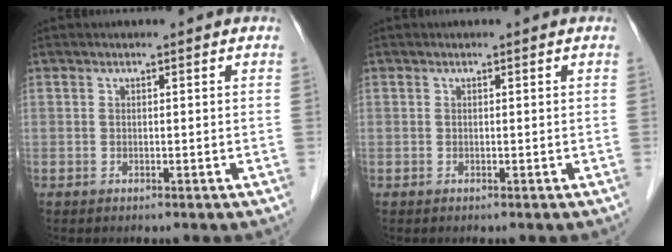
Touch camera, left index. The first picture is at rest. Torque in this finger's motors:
{"motor_torque": [0.00, 0.00, 0.00, 0.00]}